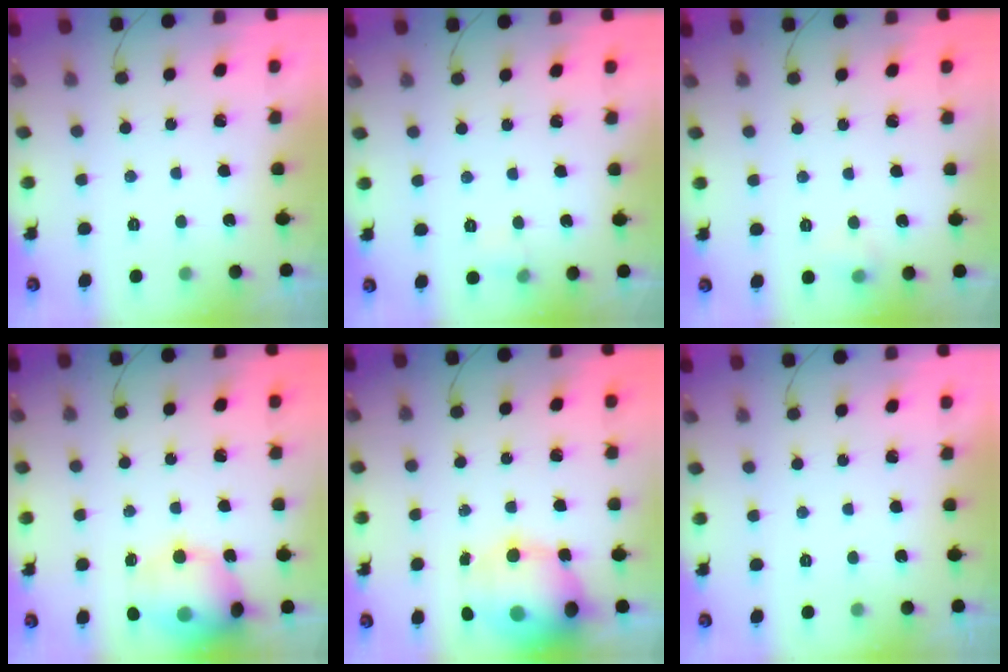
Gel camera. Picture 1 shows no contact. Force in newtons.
{"total": 3.7, "press": 3.5, "slide": 1.4}
{"total": 4.3, "press": 4.2, "slide": 1.1}
{"total": 15.0, "press": 14.7, "slide": 2.8}
{"total": 15.9, "press": 15.3, "slide": 4.4}
{"total": 0.0}